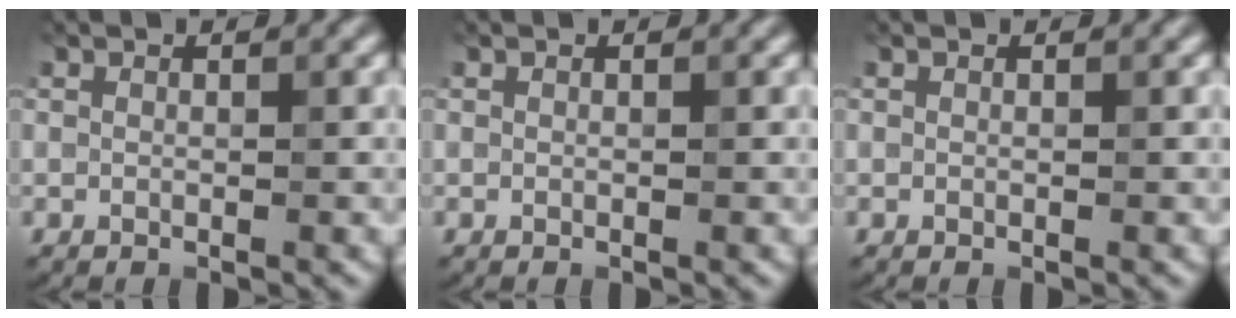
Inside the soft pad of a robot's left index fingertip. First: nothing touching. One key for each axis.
{"total": 0.0}
{"total": 0.0}